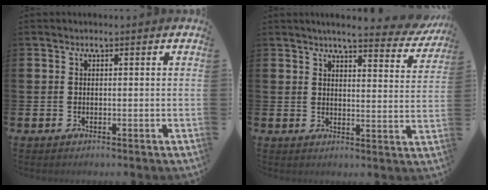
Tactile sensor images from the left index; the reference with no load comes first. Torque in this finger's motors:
{"motor_torque": [1.05, -1.09, 0.52, 0.12]}